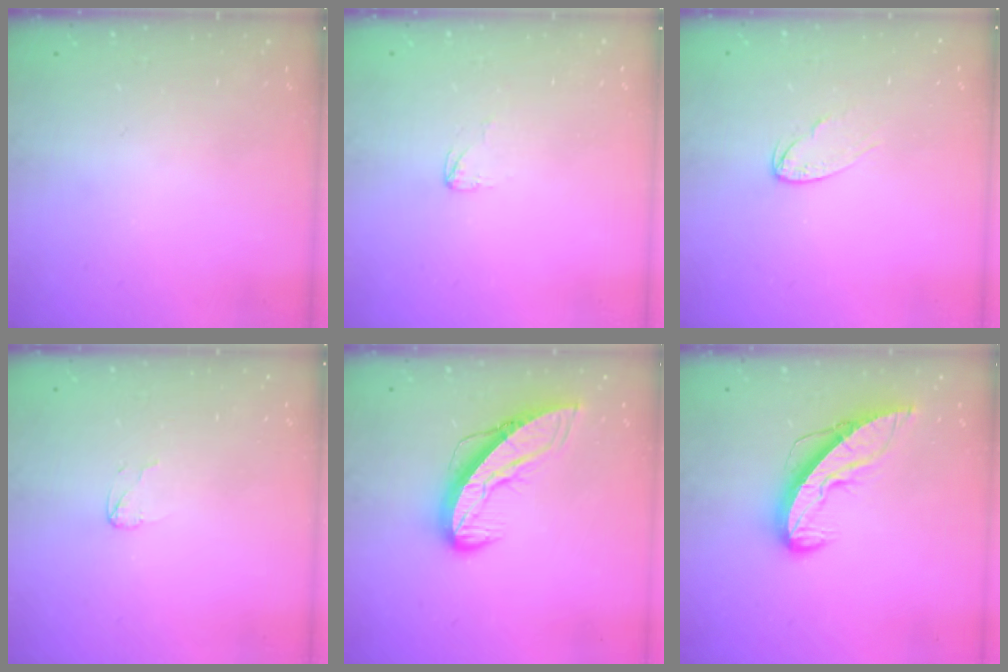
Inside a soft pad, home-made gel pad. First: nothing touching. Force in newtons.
{"total": 2.1, "press": 2.1, "slide": 0.2}
{"total": 4.5, "press": 4.5, "slide": 0.4}
{"total": 2.9, "press": 2.9, "slide": 0.2}
{"total": 10.2, "press": 10.1, "slide": 1.1}
{"total": 9.3, "press": 9.3, "slide": 0.9}